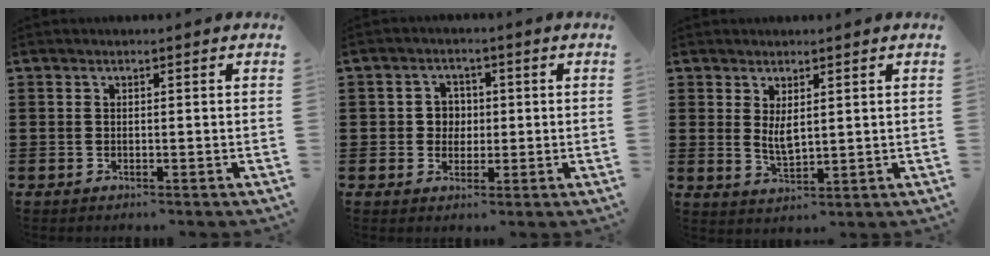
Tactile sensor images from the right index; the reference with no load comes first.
{"total": 3.5, "force": [0.0, 3.2, 1.4], "torque": [-0.039, 0.011, -0.004]}
{"total": 3.2, "force": [1.3, 1.1, 2.7], "torque": [-0.055, -0.002, 0.025]}